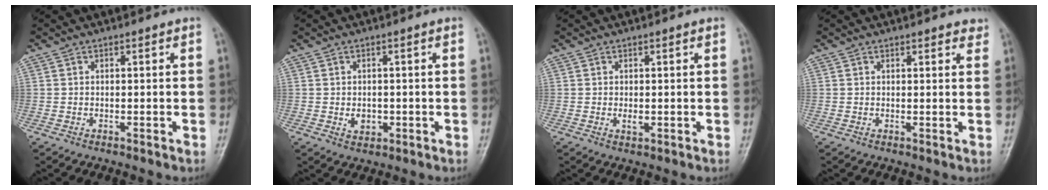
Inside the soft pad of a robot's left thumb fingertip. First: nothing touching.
{"total": 2.7, "force": [-0.5, 2.1, 1.7], "torque": [-0.018, 0.001, -0.002]}
{"total": 1.5, "force": [0.1, 0.8, 1.3], "torque": [-0.018, -0.004, 0.003]}
{"total": 2.5, "force": [2.1, 1.0, 1.0], "torque": [0.010, -0.005, 0.017]}